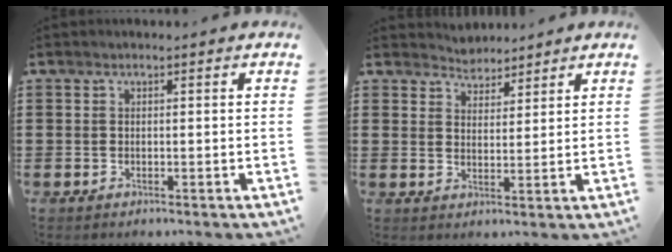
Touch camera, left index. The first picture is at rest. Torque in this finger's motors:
{"motor_torque": [0.56, -0.48, 0.01, -0.01]}